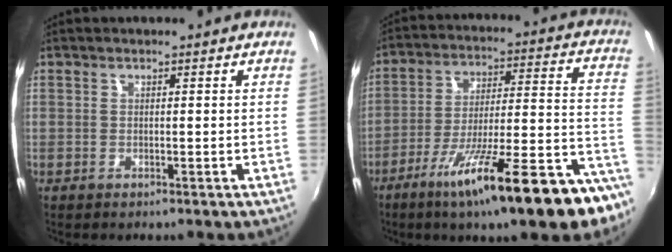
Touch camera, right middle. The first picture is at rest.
{"total": 24.3, "force": [-16.2, 2.2, 17.9], "torque": [-0.261, -0.054, -0.249]}